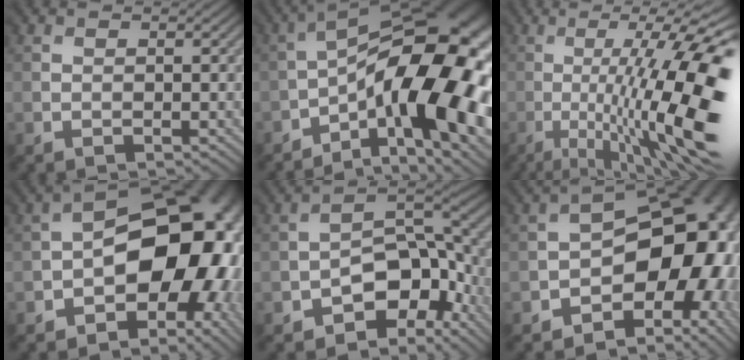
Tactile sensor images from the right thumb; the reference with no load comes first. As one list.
[{"total": 18.6, "force": [-4.9, 7.8, 16.2], "torque": [-0.236, 0.005, -0.088]}, {"total": 16.4, "force": [-3.1, 4.1, 15.6], "torque": [-0.234, 0.001, -0.041]}, {"total": 15.5, "force": [-3.0, 9.8, 11.6], "torque": [-0.141, -0.012, -0.050]}, {"total": 7.3, "force": [-4.4, 3.8, 4.4], "torque": [-0.054, 0.004, -0.086]}, {"total": 14.7, "force": [-4.0, 9.7, 10.3], "torque": [-0.115, -0.019, -0.055]}]